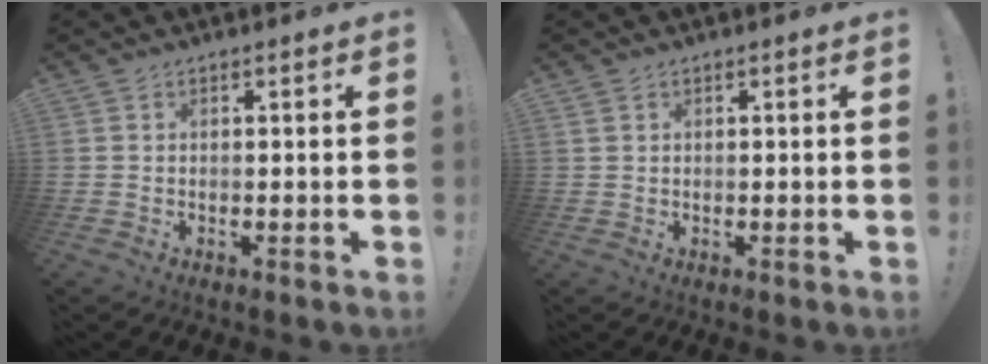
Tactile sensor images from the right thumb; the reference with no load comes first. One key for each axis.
{"total": 1.2, "fx": 0.8, "fy": 0.7, "fz": 0.5, "tx": -0.005, "ty": -0.002, "tz": 0.014}